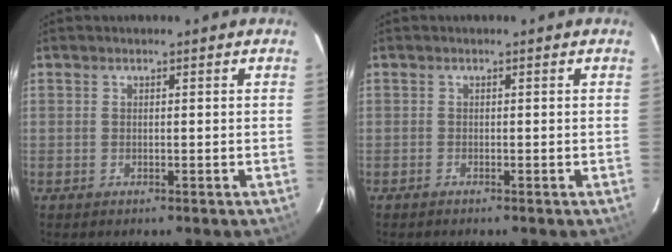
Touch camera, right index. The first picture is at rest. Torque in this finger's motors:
{"motor_torque": [0.02, 0.01, -0.02, 0.00]}